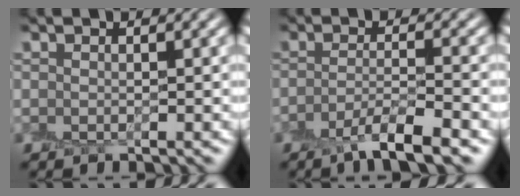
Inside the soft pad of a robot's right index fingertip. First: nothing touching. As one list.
[{"total": 4.5, "force": [-2.6, 0.7, 3.6], "torque": [-0.058, -0.001, -0.055]}]